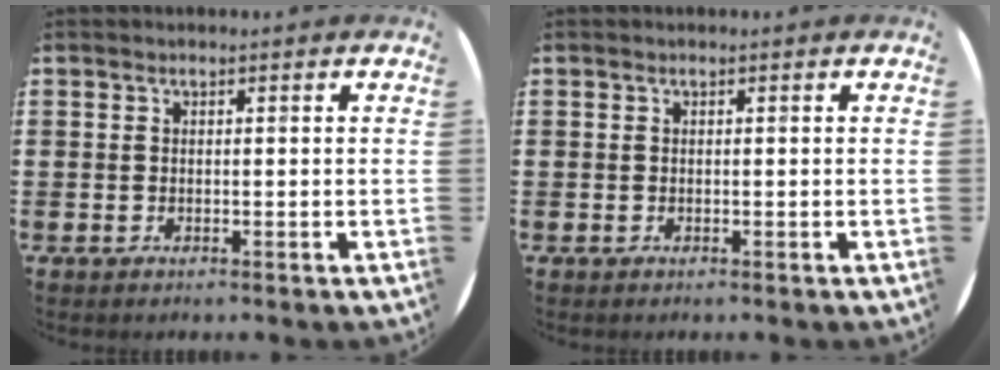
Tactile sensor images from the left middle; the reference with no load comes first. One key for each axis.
{"total": 0.0}